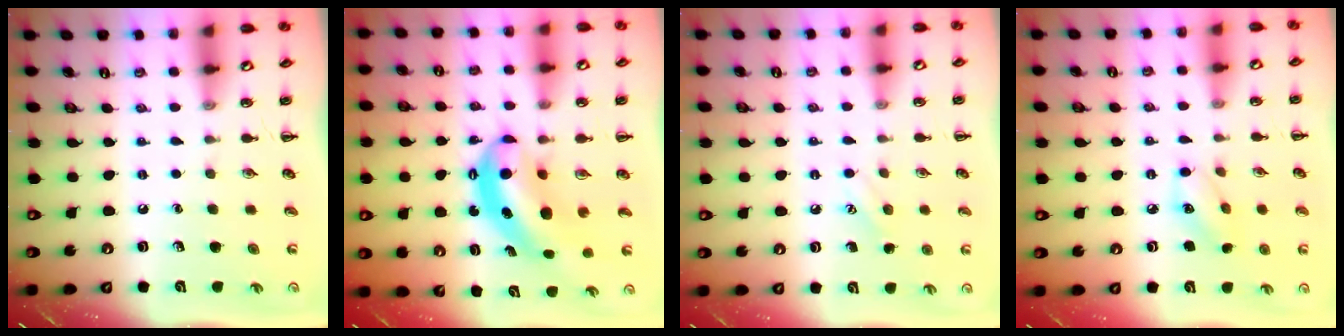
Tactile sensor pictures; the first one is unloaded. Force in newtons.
{"total": 7.2, "press": 7.0, "slide": 1.5}
{"total": 6.9, "press": 6.7, "slide": 1.8}
{"total": 6.5, "press": 6.5, "slide": 0.9}